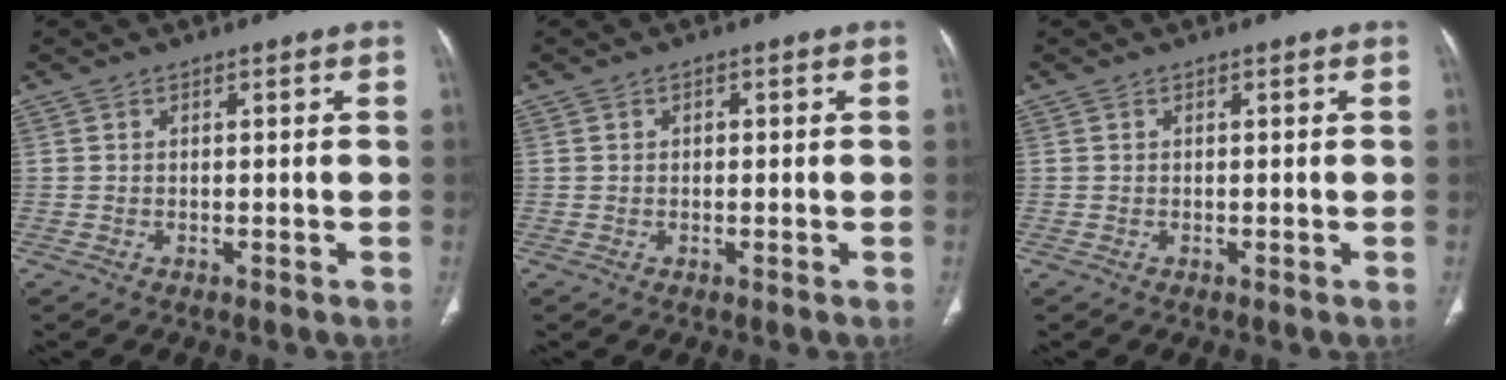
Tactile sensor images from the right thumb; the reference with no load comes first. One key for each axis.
{"total": 0.6, "fx": 0.1, "fy": 0.5, "fz": 0.4, "tx": -0.004, "ty": 0.002, "tz": 0.000}
{"total": 0.0}